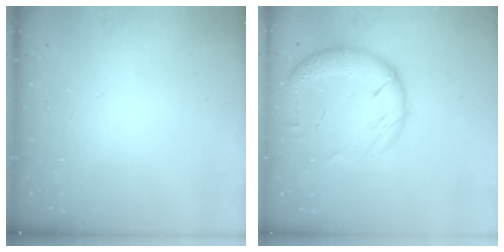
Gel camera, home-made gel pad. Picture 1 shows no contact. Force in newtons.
{"total": 19.3, "press": 18.8, "slide": 4.3}